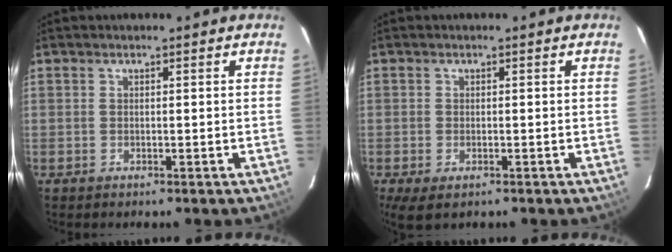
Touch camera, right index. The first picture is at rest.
{"total": 4.8, "force": [-2.5, 2.3, 3.3], "torque": [-0.071, -0.019, -0.040]}